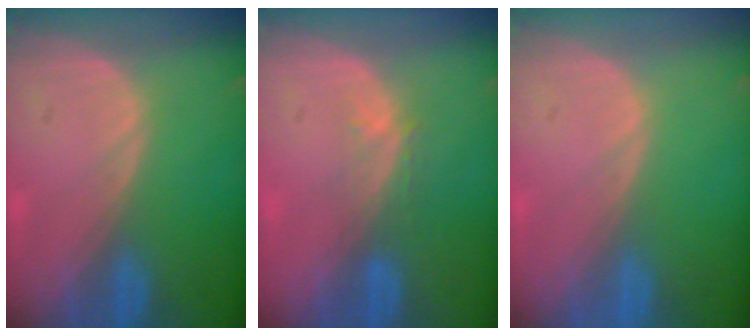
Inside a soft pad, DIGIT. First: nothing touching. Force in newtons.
{"total": 2.9, "press": 2.4, "slide": 1.7}
{"total": 0.0}